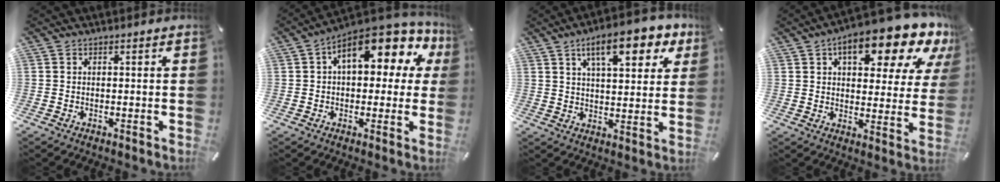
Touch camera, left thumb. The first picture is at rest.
{"total": 14.5, "force": [6.6, 7.1, 10.8], "torque": [-0.154, -0.039, 0.110]}
{"total": 13.8, "force": [7.8, 5.5, 10.0], "torque": [-0.152, -0.020, 0.130]}
{"total": 17.8, "force": [10.8, 7.3, 12.2], "torque": [-0.164, -0.061, 0.169]}